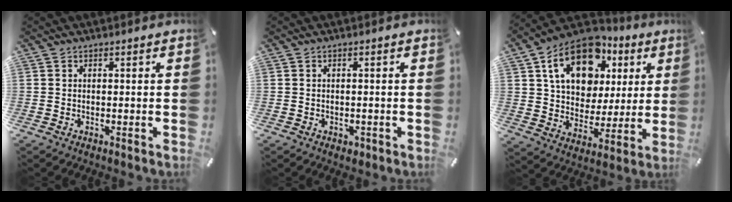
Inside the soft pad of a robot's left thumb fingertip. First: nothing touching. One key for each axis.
{"total": 1.5, "fx": -0.6, "fy": 1.2, "fz": 0.7, "tx": -0.012, "ty": 0.004, "tz": -0.012}
{"total": 17.9, "fx": 8.8, "fy": 12.6, "fz": 9.2, "tx": -0.159, "ty": -0.025, "tz": 0.162}